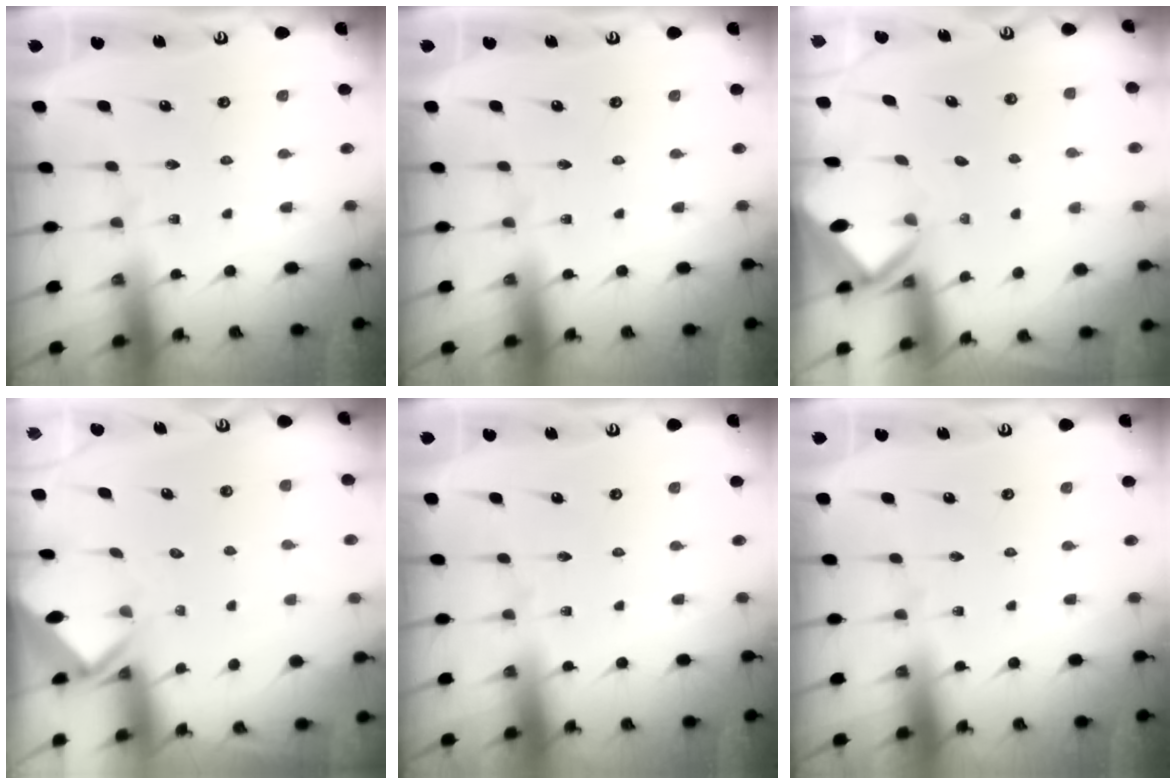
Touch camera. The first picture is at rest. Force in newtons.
{"total": 0.0}
{"total": 3.4, "press": 3.4, "slide": 0.1}
{"total": 2.8, "press": 2.8, "slide": 0.2}
{"total": 0.0}
{"total": 0.0}